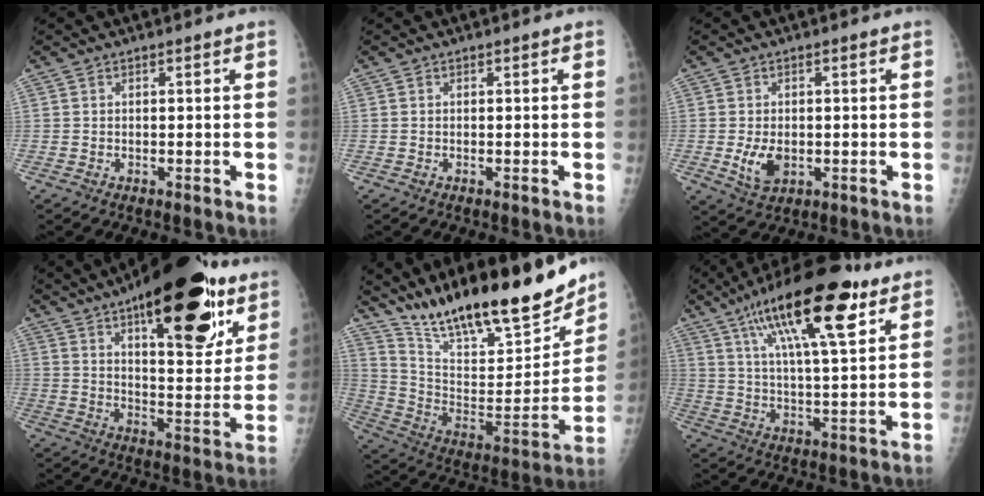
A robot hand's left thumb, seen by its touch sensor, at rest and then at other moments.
{"total": 0.0}
{"total": 5.2, "force": [-0.8, 3.3, 3.9], "torque": [-0.065, -0.008, -0.005]}
{"total": 27.4, "force": [15.2, 10.2, 20.4], "torque": [-0.257, -0.043, 0.226]}
{"total": 27.5, "force": [21.5, 7.3, 15.5], "torque": [-0.228, -0.090, 0.348]}
{"total": 22.2, "force": [11.9, 6.2, 17.7], "torque": [-0.282, -0.023, 0.197]}